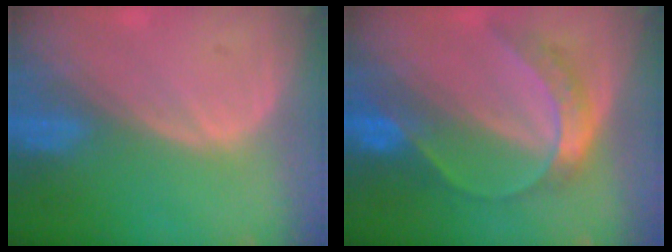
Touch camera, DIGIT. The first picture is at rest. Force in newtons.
{"total": 7.1, "press": 6.0, "slide": 3.9}